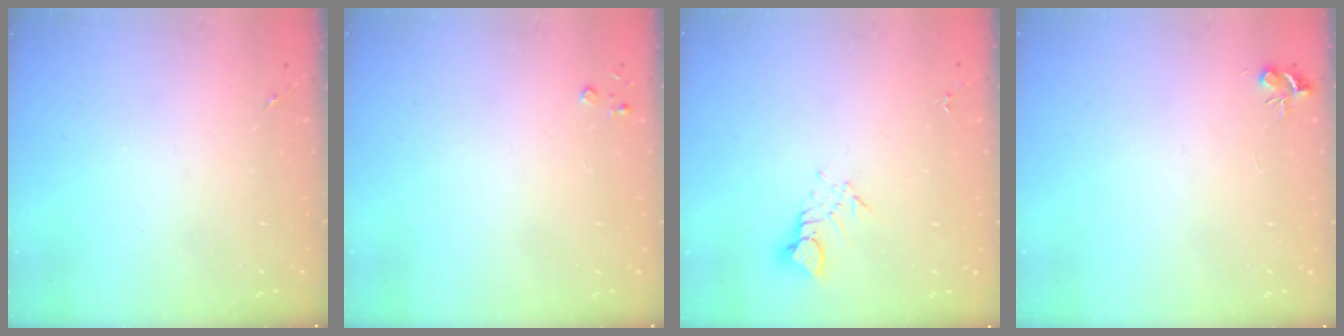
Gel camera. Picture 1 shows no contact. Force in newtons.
{"total": 2.2, "press": 2.2, "slide": 0.3}
{"total": 3.5, "press": 3.5, "slide": 0.3}
{"total": 4.7, "press": 4.7, "slide": 0.6}